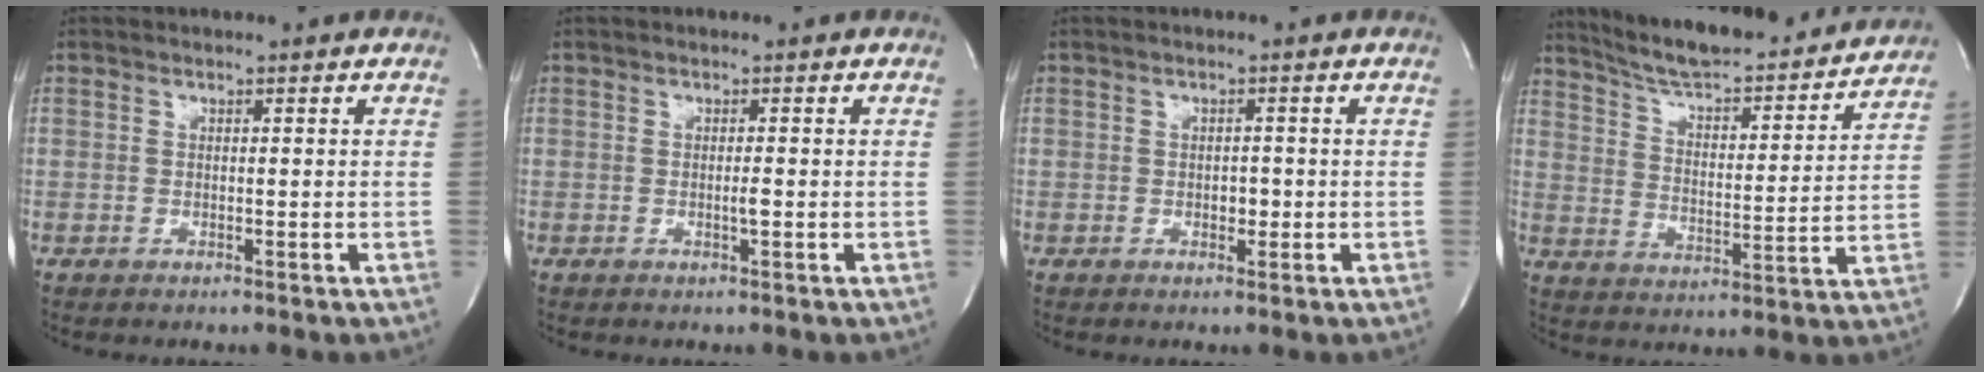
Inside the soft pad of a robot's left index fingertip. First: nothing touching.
{"total": 0.9, "force": [-0.2, 0.0, 0.9], "torque": [-0.020, -0.002, -0.003]}
{"total": 1.4, "force": [-0.3, 0.9, 1.1], "torque": [-0.016, 0.002, -0.003]}
{"total": 21.8, "force": [19.9, 3.6, 8.2], "torque": [-0.125, -0.009, 0.280]}